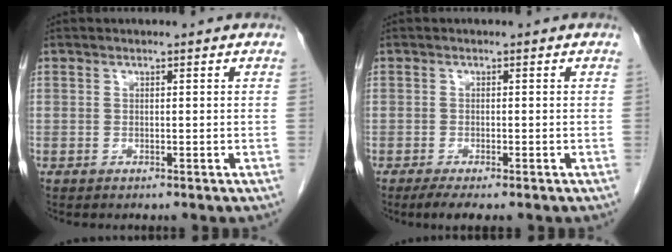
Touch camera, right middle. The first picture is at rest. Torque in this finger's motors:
{"motor_torque": [0.81, -0.32, 0.17, 0.01]}